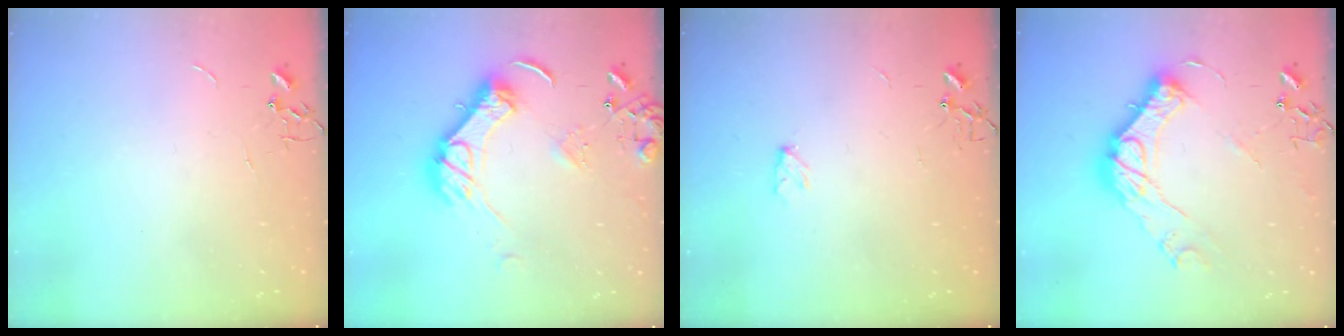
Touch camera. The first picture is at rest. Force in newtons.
{"total": 15.3, "press": 15.2, "slide": 1.7}
{"total": 3.8, "press": 3.8, "slide": 0.7}
{"total": 17.5, "press": 17.4, "slide": 1.4}